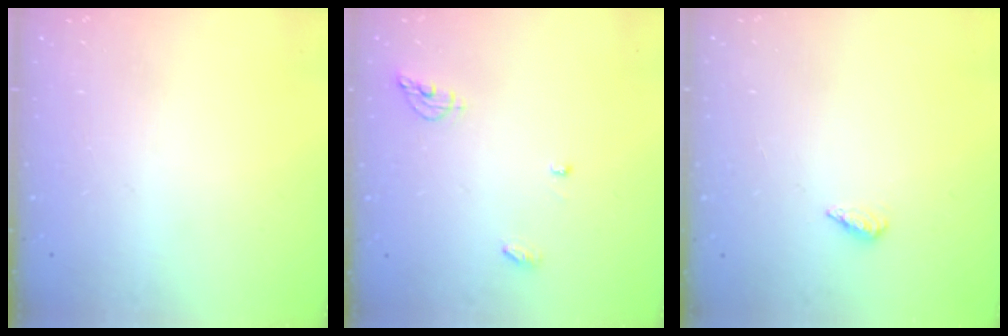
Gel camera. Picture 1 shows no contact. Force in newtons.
{"total": 6.0, "press": 6.0, "slide": 0.4}
{"total": 2.1, "press": 1.9, "slide": 0.8}